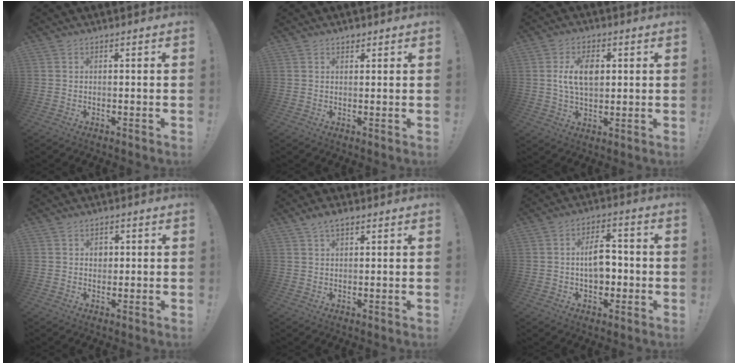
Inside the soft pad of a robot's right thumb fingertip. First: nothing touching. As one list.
[{"total": 1.2, "force": [0.9, 0.7, 0.2], "torque": [0.010, -0.007, 0.015]}, {"total": 9.7, "force": [1.8, 6.2, 7.1], "torque": [-0.116, 0.007, 0.031]}, {"total": 2.3, "force": [0.4, 2.1, 0.9], "torque": [0.000, -0.004, 0.002]}, {"total": 3.9, "force": [2.4, 1.8, 2.5], "torque": [-0.042, -0.003, 0.044]}, {"total": 9.4, "force": [-0.2, 6.2, 7.0], "torque": [-0.110, 0.010, -0.006]}]